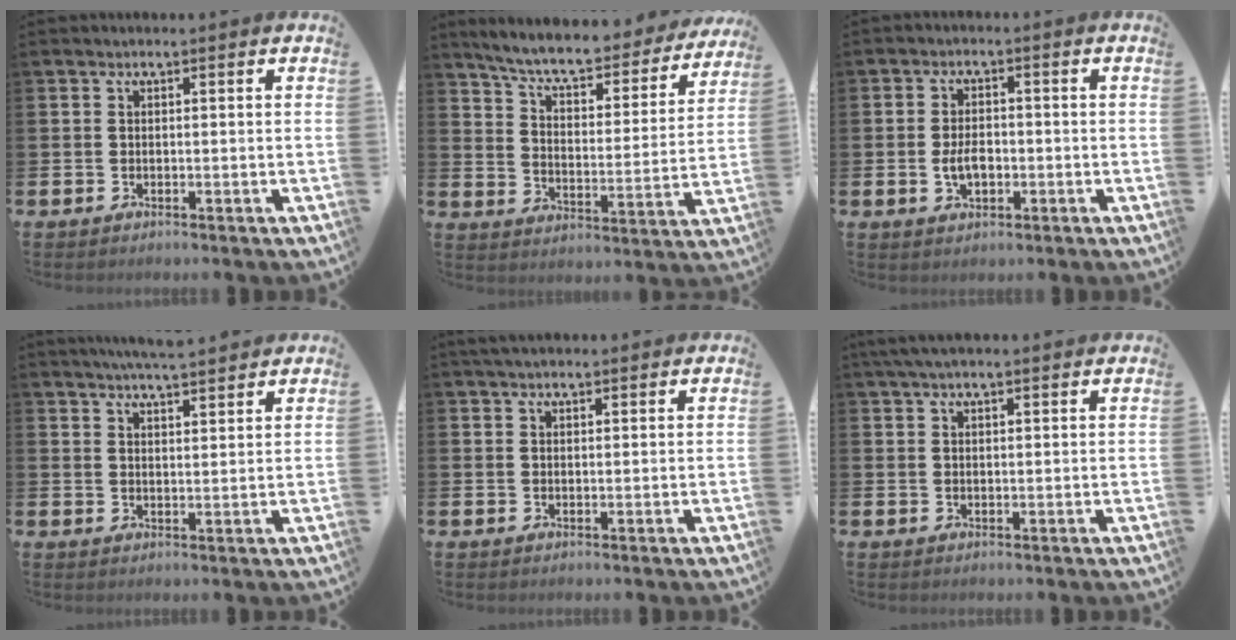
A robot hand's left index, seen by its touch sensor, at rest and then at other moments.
{"total": 7.3, "force": [6.6, 1.2, 2.7], "torque": [-0.076, -0.054, 0.109]}
{"total": 3.5, "force": [-0.5, 2.1, 2.7], "torque": [-0.038, -0.001, -0.013]}
{"total": 5.4, "force": [5.2, -0.2, 1.1], "torque": [-0.029, -0.023, 0.094]}
{"total": 2.2, "force": [2.0, 0.6, 0.7], "torque": [-0.006, -0.003, 0.035]}
{"total": 3.0, "force": [2.5, 0.5, 1.5], "torque": [-0.031, 0.000, 0.045]}